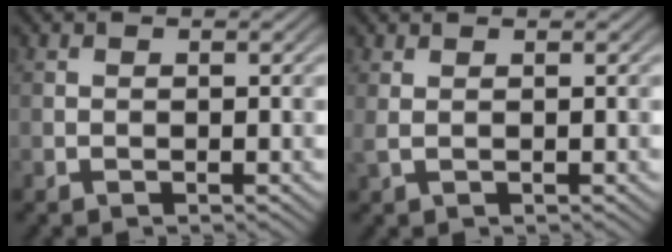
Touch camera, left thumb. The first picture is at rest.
{"total": 1.1, "force": [0.5, 0.2, 1.0], "torque": [-0.028, 0.004, 0.010]}